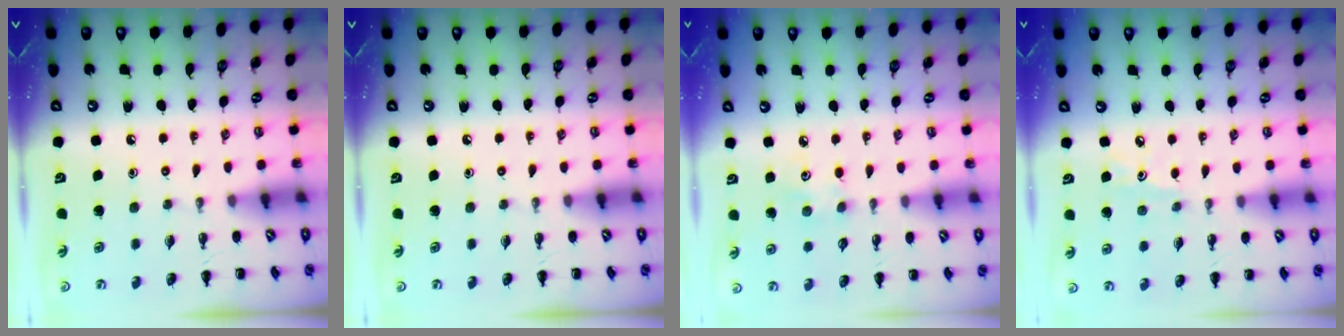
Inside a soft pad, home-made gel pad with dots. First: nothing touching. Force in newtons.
{"total": 0.0}
{"total": 3.5, "press": 3.3, "slide": 0.9}
{"total": 4.4, "press": 4.2, "slide": 1.4}